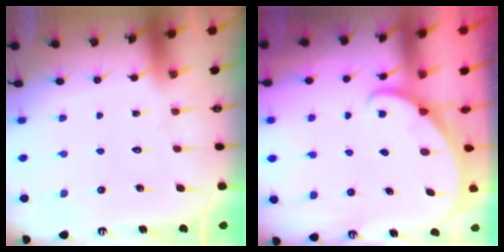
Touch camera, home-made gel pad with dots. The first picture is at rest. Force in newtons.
{"total": 1.6, "press": 1.6, "slide": 0.0}